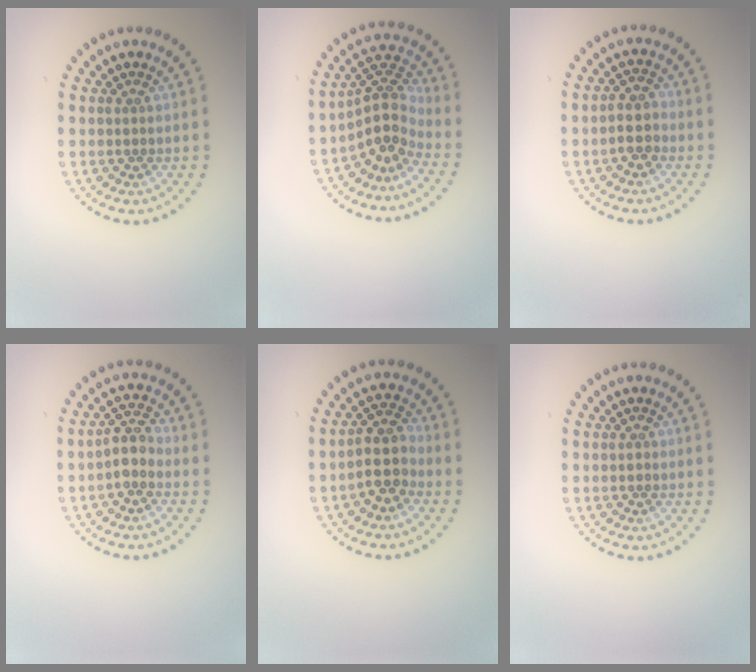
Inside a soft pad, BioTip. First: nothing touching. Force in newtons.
{"total": 4.1, "press": 2.9, "slide": 2.9}
{"total": 2.5, "press": 2.2, "slide": 1.1}
{"total": 2.4, "press": 2.0, "slide": 1.3}
{"total": 3.2, "press": 2.8, "slide": 1.5}
{"total": 0.8, "press": 0.8, "slide": 0.1}